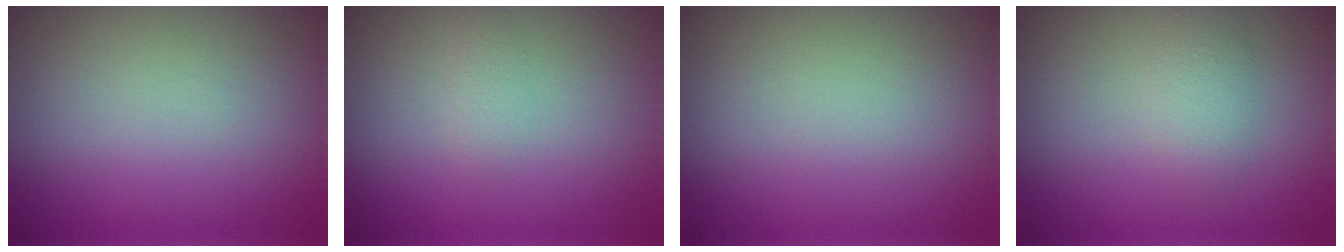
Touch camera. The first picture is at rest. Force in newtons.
{"total": 0.8, "press": 0.8, "slide": 0.1}
{"total": 0.0}
{"total": 3.4, "press": 3.4, "slide": 0.1}